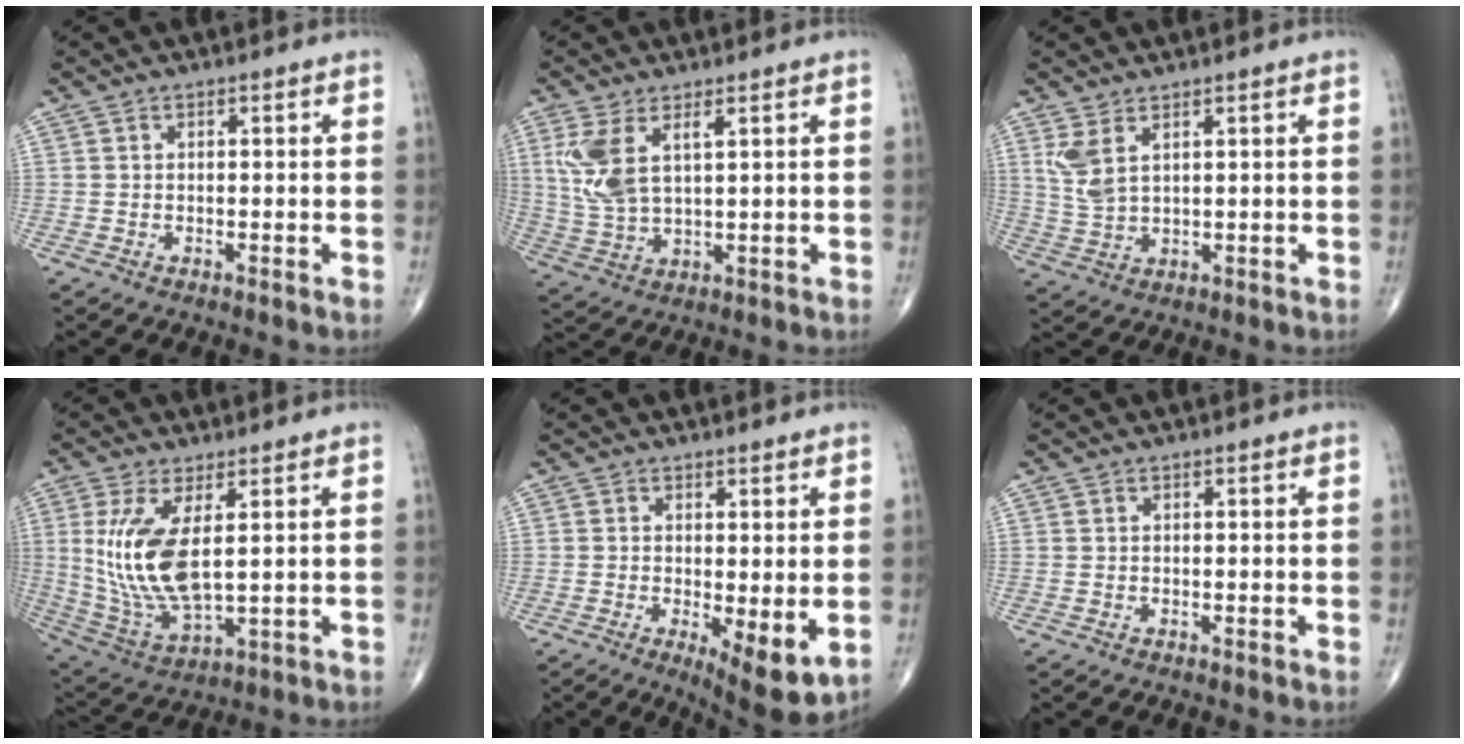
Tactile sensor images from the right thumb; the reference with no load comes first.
{"total": 8.6, "force": [3.2, 3.7, 7.1], "torque": [-0.158, -0.010, 0.075]}
{"total": 5.1, "force": [2.5, 2.2, 4.0], "torque": [-0.090, -0.009, 0.063]}
{"total": 13.9, "force": [2.5, 5.6, 12.4], "torque": [-0.264, -0.024, 0.068]}
{"total": 8.2, "force": [-1.4, 2.8, 7.6], "torque": [-0.110, -0.025, -0.015]}
{"total": 0.0}